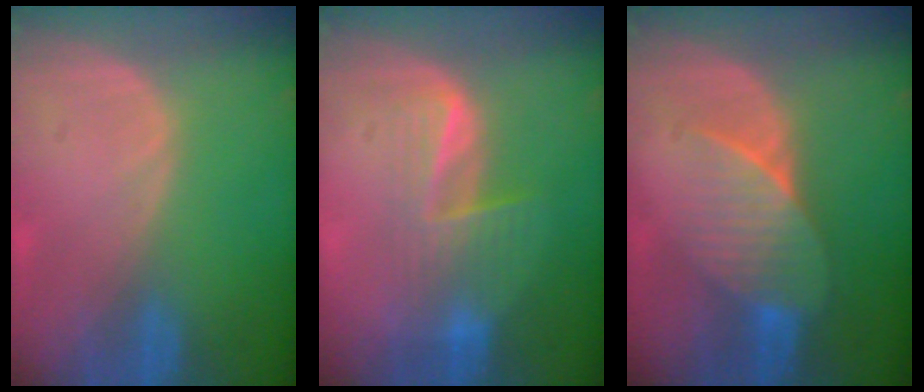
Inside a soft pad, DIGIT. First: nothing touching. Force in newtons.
{"total": 6.2, "press": 5.9, "slide": 1.9}
{"total": 7.3, "press": 6.8, "slide": 2.8}